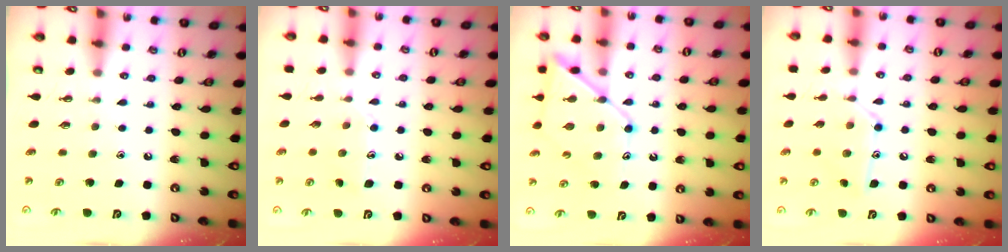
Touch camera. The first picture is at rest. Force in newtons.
{"total": 7.8, "press": 7.8, "slide": 0.1}
{"total": 12.2, "press": 12.2, "slide": 1.0}
{"total": 12.1, "press": 12.1, "slide": 0.6}